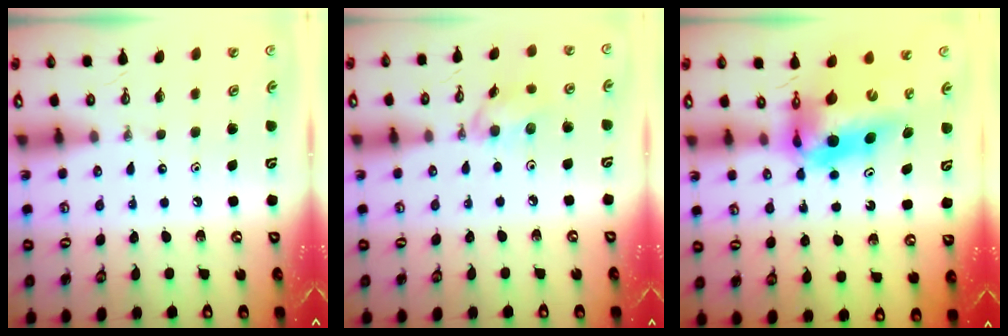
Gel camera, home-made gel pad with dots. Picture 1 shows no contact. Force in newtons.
{"total": 8.5, "press": 8.4, "slide": 1.1}
{"total": 11.2, "press": 10.9, "slide": 2.6}